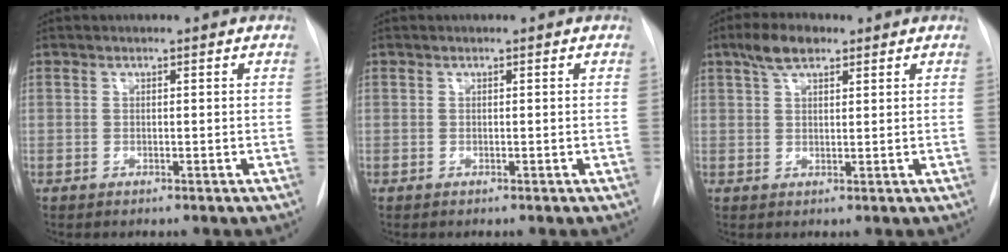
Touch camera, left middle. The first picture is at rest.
{"total": 0.0}
{"total": 4.7, "force": [3.1, 1.9, 3.0], "torque": [-0.062, 0.013, 0.057]}